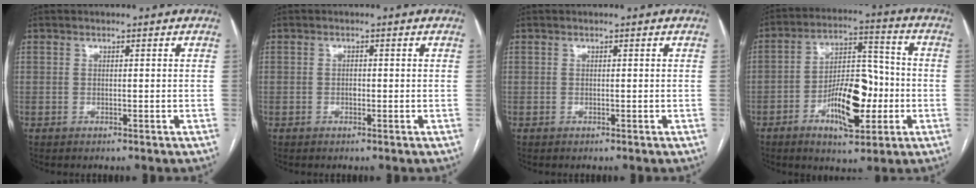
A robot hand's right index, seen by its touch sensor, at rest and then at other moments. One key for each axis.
{"total": 0.8, "fx": -0.2, "fy": 0.5, "fz": 0.6, "tx": -0.011, "ty": 0.002, "tz": -0.005}
{"total": 0.0}
{"total": 12.4, "fx": -3.8, "fy": 4.7, "fz": 10.8, "tx": -0.190, "ty": 0.016, "tz": -0.061}